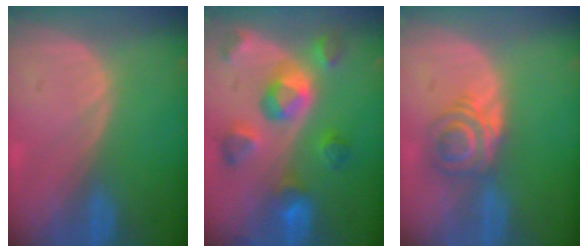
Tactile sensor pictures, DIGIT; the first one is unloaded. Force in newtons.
{"total": 9.8, "press": 8.8, "slide": 4.4}
{"total": 6.3, "press": 5.4, "slide": 3.2}